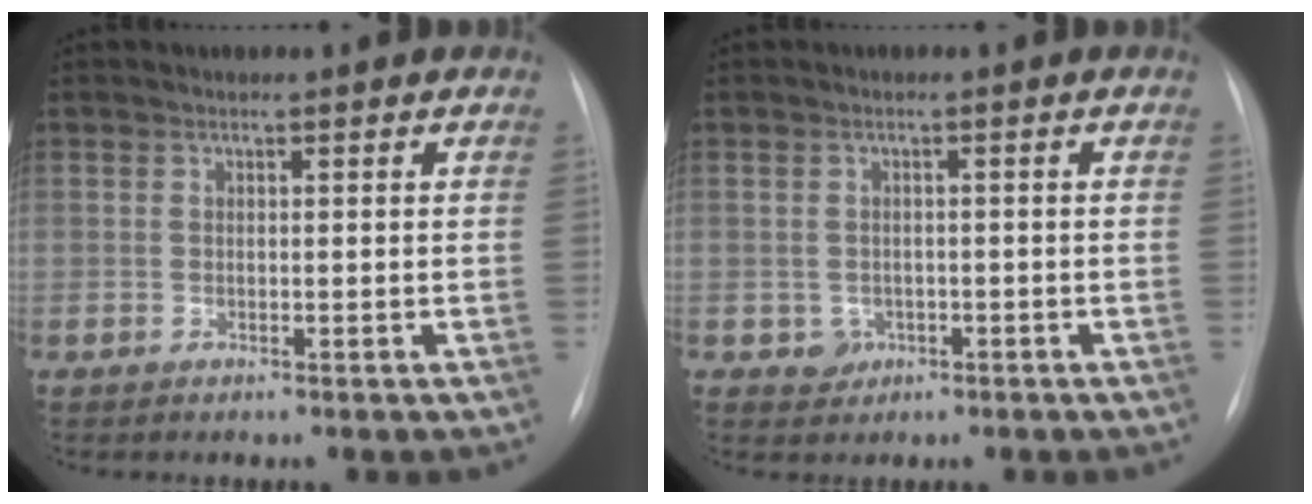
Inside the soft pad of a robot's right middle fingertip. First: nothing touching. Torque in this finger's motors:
{"motor_torque": [0.10, -0.37, 0.00, 0.00]}